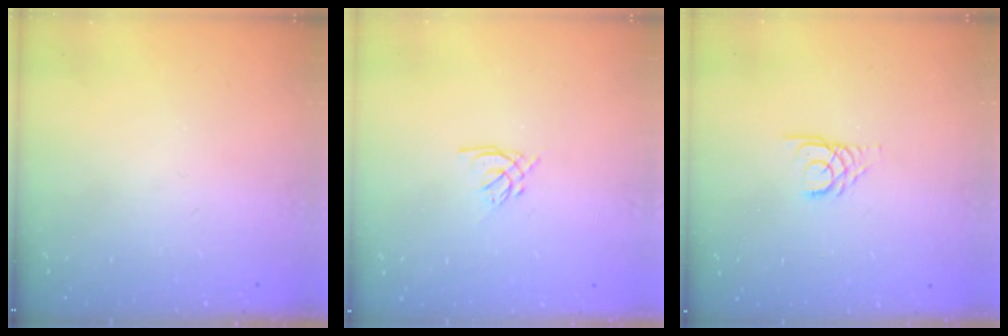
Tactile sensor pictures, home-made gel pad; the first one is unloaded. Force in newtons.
{"total": 1.6, "press": 1.5, "slide": 0.5}
{"total": 3.0, "press": 2.9, "slide": 0.3}